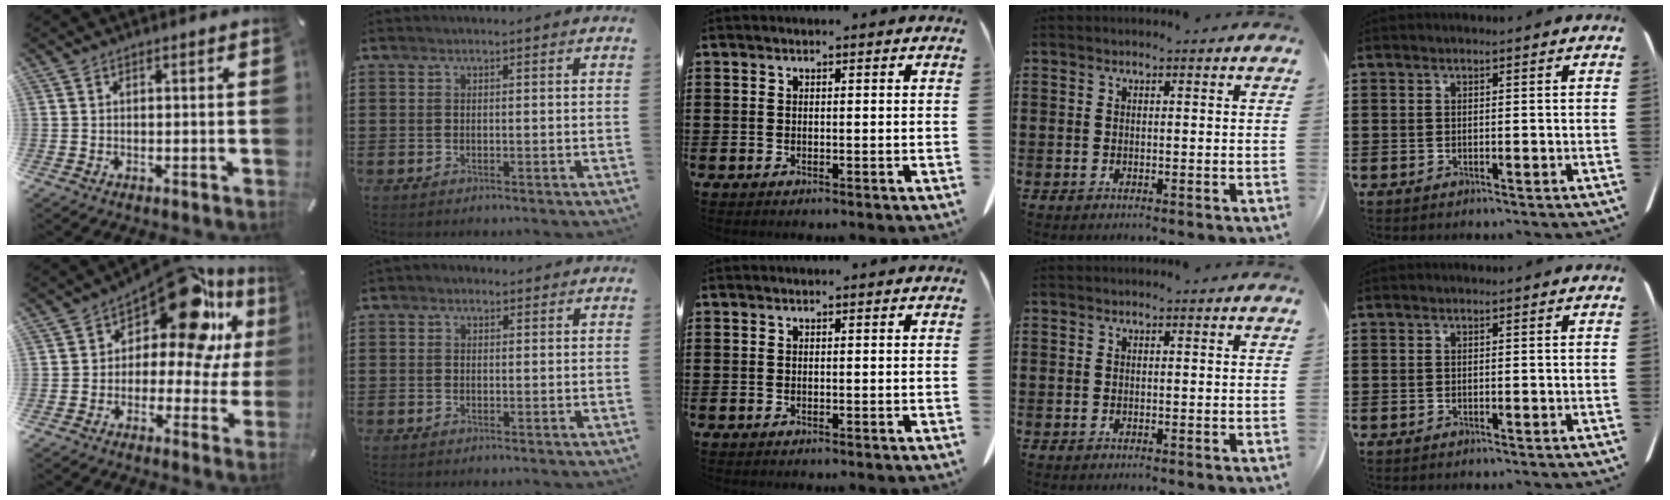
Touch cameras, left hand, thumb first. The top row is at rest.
{"thumb": {"total": 17.2, "force": [9.6, 8.0, 11.9], "torque": [-0.172, -0.073, 0.161]}, "index": {"total": 1.3, "force": [0.9, 0.9, 0.3], "torque": [-0.008, 0.007, 0.016]}}